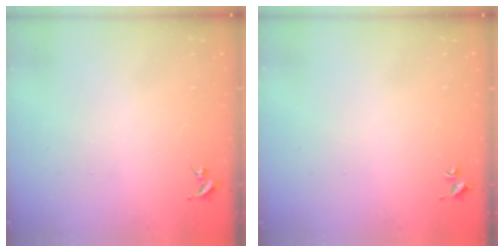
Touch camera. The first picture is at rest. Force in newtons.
{"total": 1.8, "press": 1.8, "slide": 0.2}